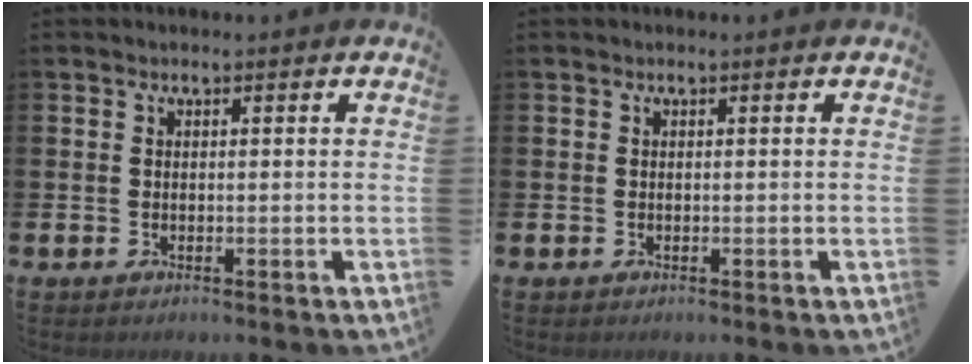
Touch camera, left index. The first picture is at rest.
{"total": 0.0}